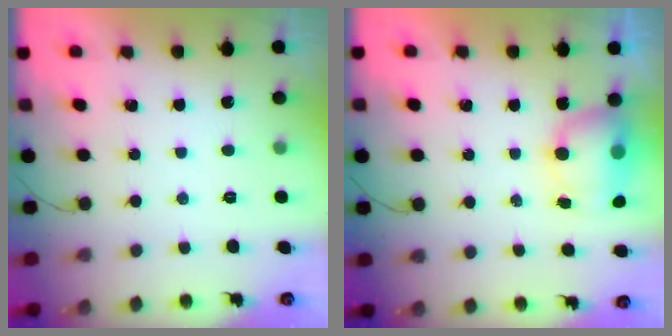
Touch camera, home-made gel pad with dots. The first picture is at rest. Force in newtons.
{"total": 9.8, "press": 8.3, "slide": 5.3}